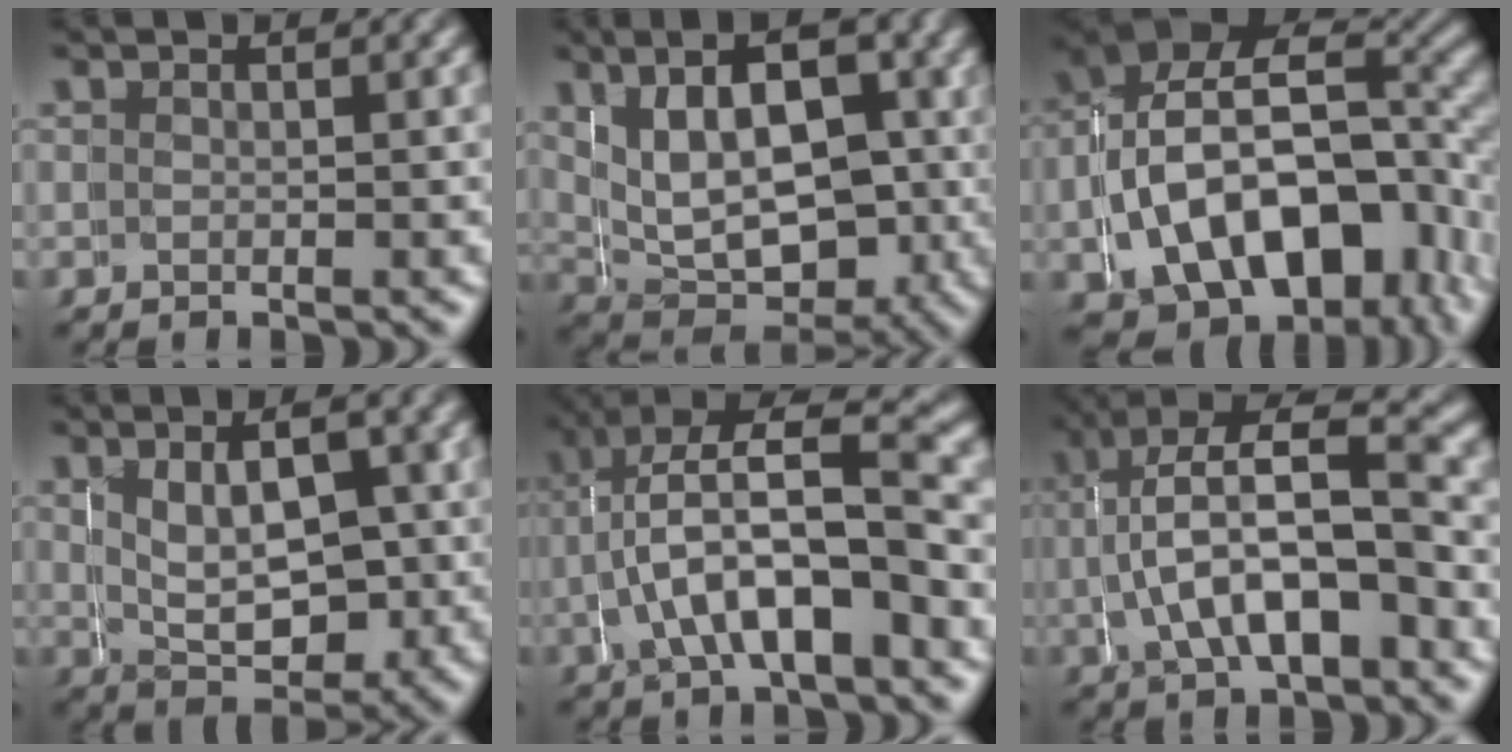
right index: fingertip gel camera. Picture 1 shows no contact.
{"total": 10.7, "force": [0.6, 7.7, 7.4], "torque": [-0.122, -0.016, 0.011]}
{"total": 13.9, "force": [-3.0, 9.1, 10.2], "torque": [-0.192, -0.051, -0.027]}
{"total": 5.5, "force": [0.3, 3.0, 4.6], "torque": [-0.054, -0.010, 0.010]}
{"total": 6.4, "force": [0.1, 2.4, 5.9], "torque": [-0.097, -0.002, 0.001]}
{"total": 7.2, "force": [0.3, 3.1, 6.5], "torque": [-0.105, -0.008, 0.009]}